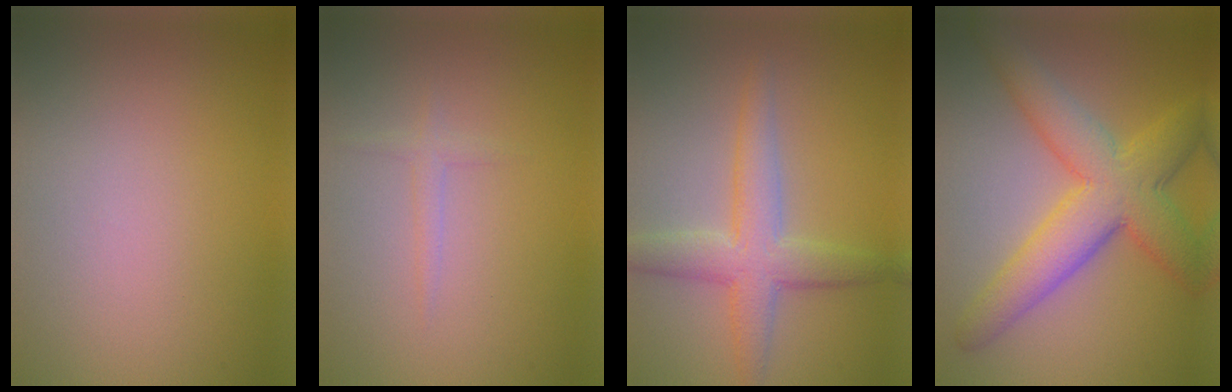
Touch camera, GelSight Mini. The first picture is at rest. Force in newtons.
{"total": 1.1, "press": 1.1, "slide": 0.1}
{"total": 4.6, "press": 4.6, "slide": 0.1}
{"total": 7.9, "press": 7.9, "slide": 0.1}